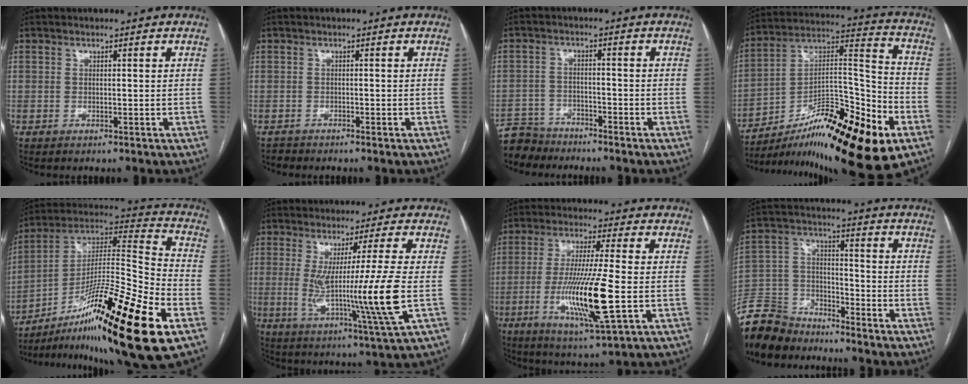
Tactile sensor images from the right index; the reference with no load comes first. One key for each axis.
{"total": 0.9, "fx": -0.8, "fy": 0.0, "fz": -0.3, "tx": 0.002, "ty": -0.006, "tz": -0.016}
{"total": 5.4, "fx": -5.1, "fy": 1.7, "fz": -0.6, "tx": 0.015, "ty": -0.004, "tz": -0.097}
{"total": 24.8, "fx": -13.6, "fy": 4.9, "fz": 20.1, "tx": -0.285, "ty": 0.014, "tz": -0.212}
{"total": 25.7, "fx": -12.7, "fy": 1.2, "fz": 22.3, "tx": -0.345, "ty": -0.012, "tz": -0.209}
{"total": 13.5, "fx": -0.6, "fy": -2.4, "fz": 13.3, "tx": -0.235, "ty": -0.035, "tz": -0.010}
{"total": 14.5, "fx": -3.3, "fy": 0.5, "fz": 14.1, "tx": -0.276, "ty": -0.024, "tz": -0.059}
{"total": 11.1, "fx": -10.2, "fy": 4.1, "fz": 1.6, "tx": -0.044, "ty": 0.013, "tz": -0.201}